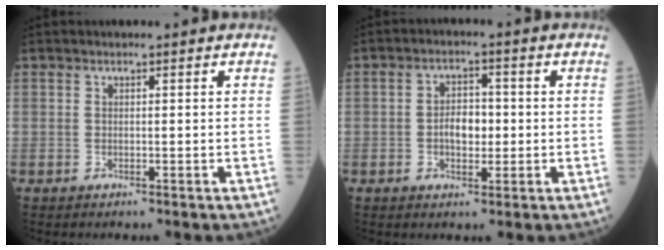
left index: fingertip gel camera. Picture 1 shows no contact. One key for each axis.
{"total": 4.2, "fx": -1.2, "fy": 2.4, "fz": 3.2, "tx": -0.055, "ty": 0.006, "tz": -0.025}